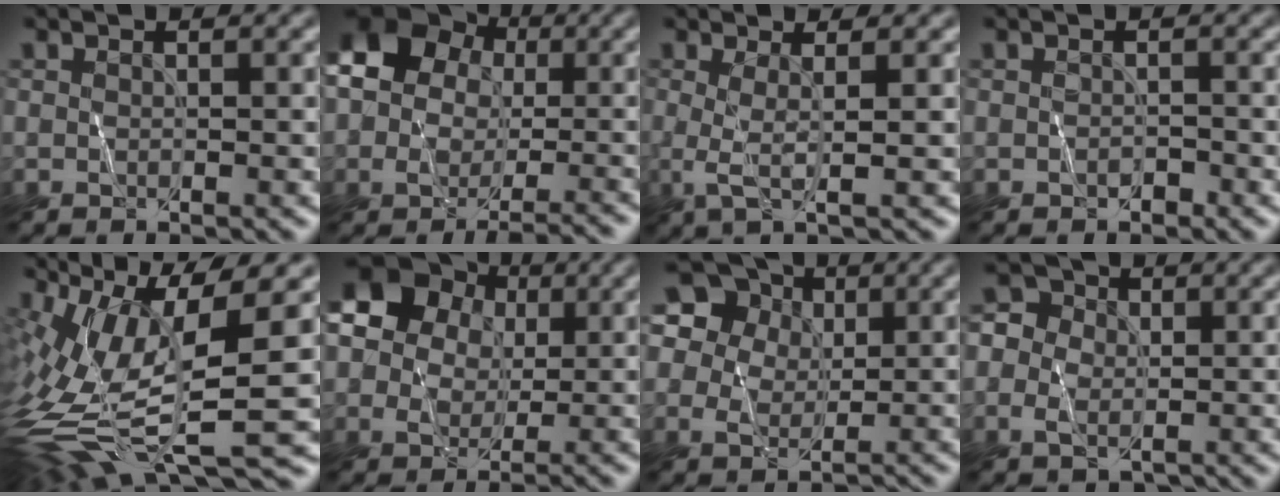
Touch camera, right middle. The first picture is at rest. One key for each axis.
{"total": 10.9, "fx": -1.7, "fy": 9.5, "fz": 5.1, "tx": -0.065, "ty": 0.029, "tz": -0.065}
{"total": 2.5, "fx": 0.3, "fy": 0.5, "fz": 2.4, "tx": -0.046, "ty": -0.003, "tz": 0.003}
{"total": 0.7, "fx": -0.4, "fy": 0.4, "fz": 0.4, "tx": -0.005, "ty": -0.002, "tz": -0.006}
{"total": 13.2, "fx": -2.0, "fy": 4.3, "fz": 12.4, "tx": -0.261, "ty": -0.007, "tz": -0.023}
{"total": 13.5, "fx": 2.4, "fy": 12.0, "fz": 5.8, "tx": -0.126, "ty": 0.056, "tz": 0.018}
{"total": 12.4, "fx": 5.3, "fy": 10.3, "fz": 4.7, "tx": -0.127, "ty": 0.054, "tz": 0.092}
{"total": 5.4, "fx": -1.0, "fy": 4.9, "fz": 2.1, "tx": -0.022, "ty": 0.024, "tz": -0.036}